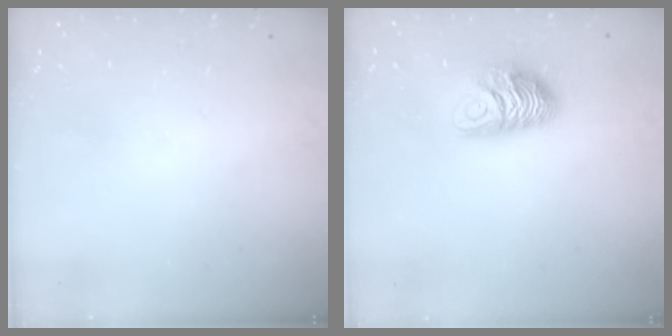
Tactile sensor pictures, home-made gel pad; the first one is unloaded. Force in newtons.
{"total": 9.1, "press": 9.1, "slide": 0.2}